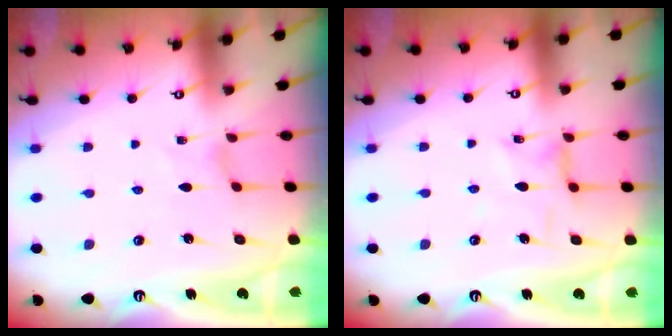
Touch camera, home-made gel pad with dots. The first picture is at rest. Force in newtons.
{"total": 1.4, "press": 1.4, "slide": 0.3}